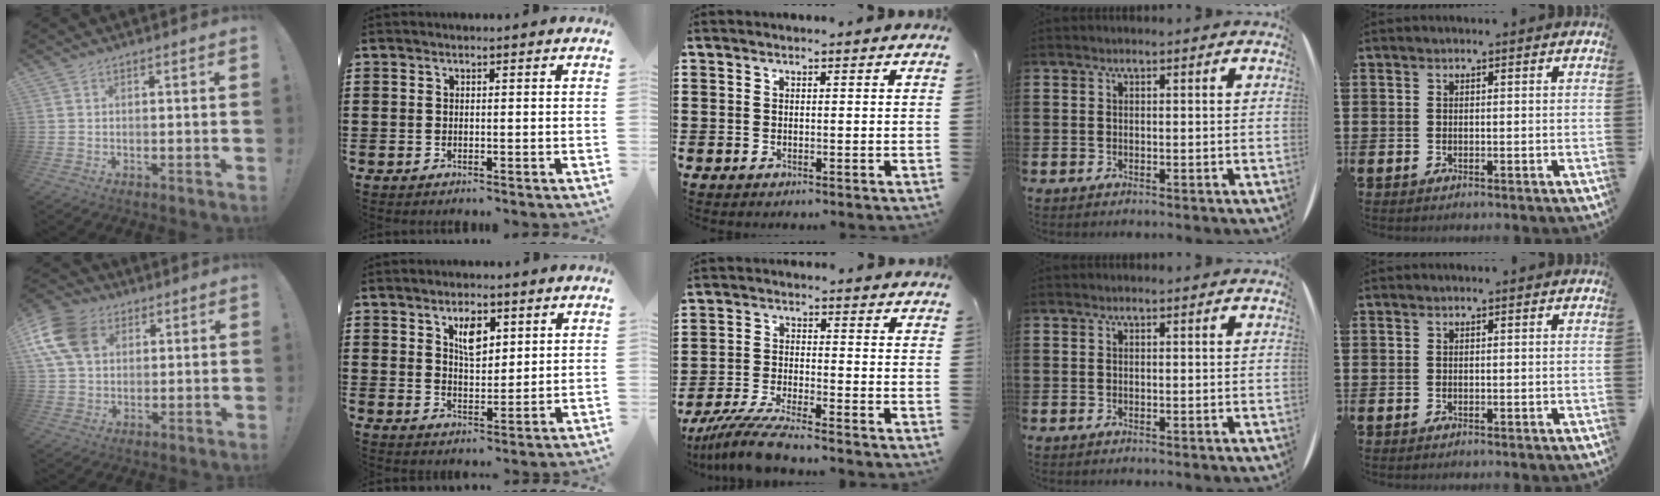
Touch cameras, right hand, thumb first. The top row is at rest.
{"thumb": {"total": 14.8, "force": [5.0, 11.0, 8.4], "torque": [-0.155, -0.013, 0.100]}, "index": {"total": 4.7, "force": [2.5, 2.3, 3.3], "torque": [-0.058, 0.003, 0.040]}, "middle": {"total": 7.2, "force": [-6.4, 0.0, 3.2], "torque": [-0.080, -0.015, -0.126]}}